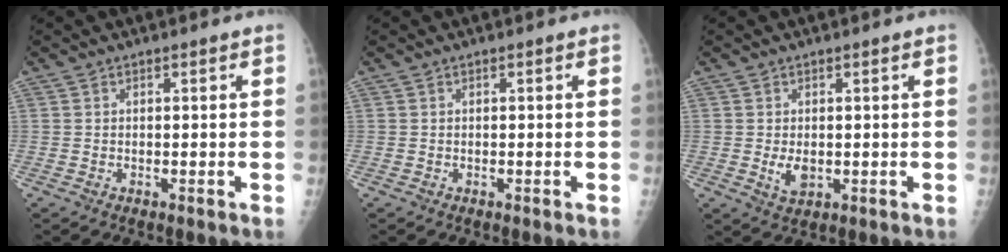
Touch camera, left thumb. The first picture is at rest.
{"total": 0.0}
{"total": 3.1, "force": [-0.1, 1.9, 2.5], "torque": [-0.041, -0.007, 0.005]}